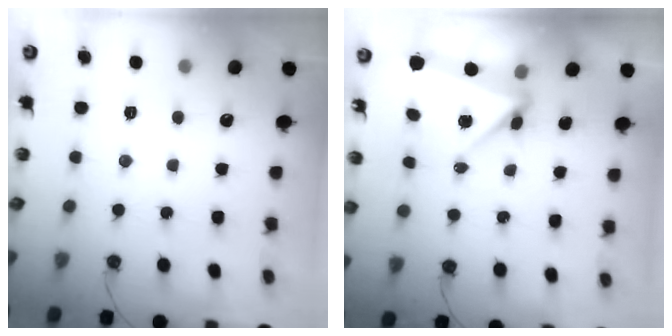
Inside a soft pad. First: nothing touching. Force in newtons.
{"total": 6.0, "press": 5.6, "slide": 2.3}